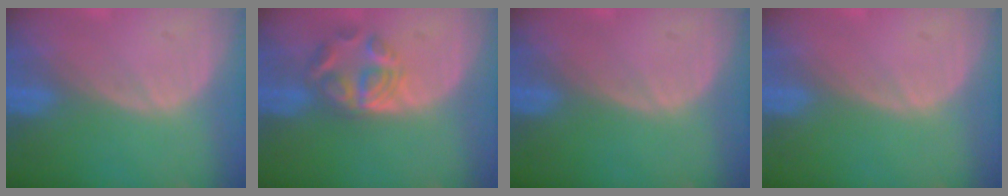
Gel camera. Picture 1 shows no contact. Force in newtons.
{"total": 5.8, "press": 4.9, "slide": 3.0}
{"total": 0.0}
{"total": 0.0}